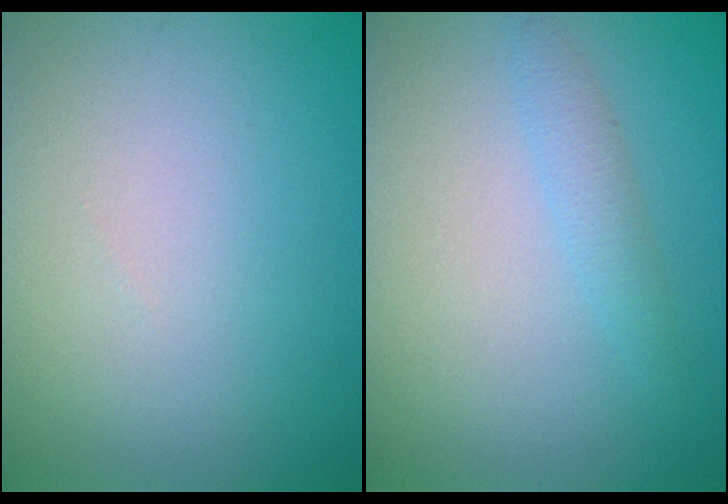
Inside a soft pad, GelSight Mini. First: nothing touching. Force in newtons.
{"total": 1.5, "press": 1.5, "slide": 0.0}